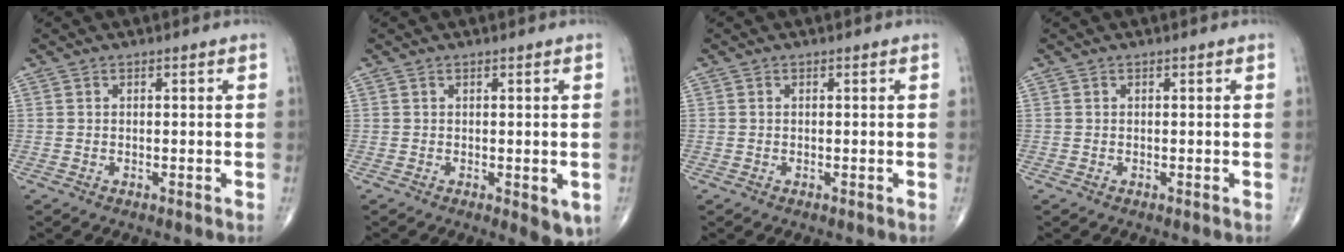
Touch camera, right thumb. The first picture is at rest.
{"total": 4.3, "force": [-0.8, 1.6, 3.9], "torque": [-0.036, -0.006, -0.006]}
{"total": 0.0}
{"total": 0.0}